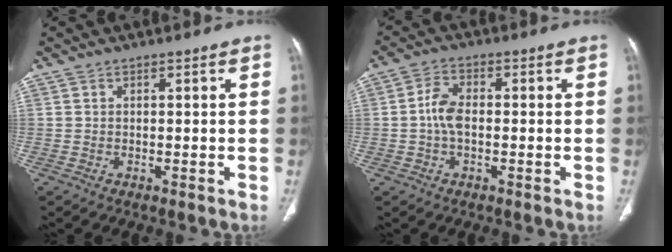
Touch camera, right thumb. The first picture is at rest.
{"total": 4.9, "force": [-0.4, 2.8, 4.0], "torque": [-0.080, 0.012, -0.013]}